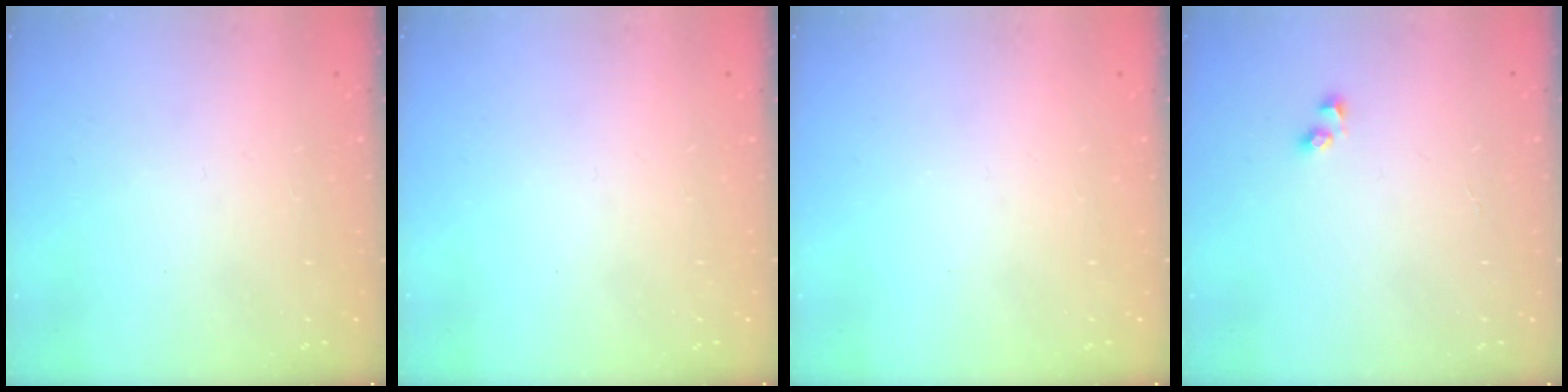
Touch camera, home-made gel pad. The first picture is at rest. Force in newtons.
{"total": 0.0}
{"total": 0.0}
{"total": 2.5, "press": 2.2, "slide": 1.3}